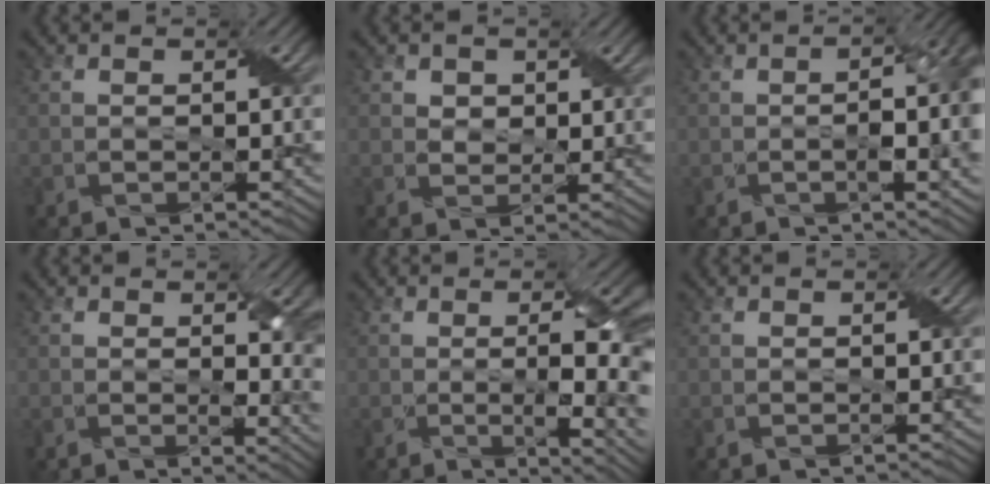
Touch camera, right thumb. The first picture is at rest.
{"total": 2.5, "force": [1.3, 1.9, 0.9], "torque": [-0.028, -0.004, 0.018]}
{"total": 8.1, "force": [-1.0, 2.9, 7.5], "torque": [-0.112, -0.009, -0.010]}
{"total": 5.1, "force": [0.9, 2.1, 4.6], "torque": [-0.063, -0.012, 0.023]}
{"total": 9.3, "force": [-0.5, 3.5, 8.6], "torque": [-0.091, -0.006, -0.011]}
{"total": 0.0}